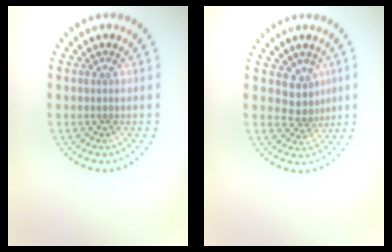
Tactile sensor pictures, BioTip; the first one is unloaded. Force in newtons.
{"total": 2.7, "press": 1.9, "slide": 1.9}